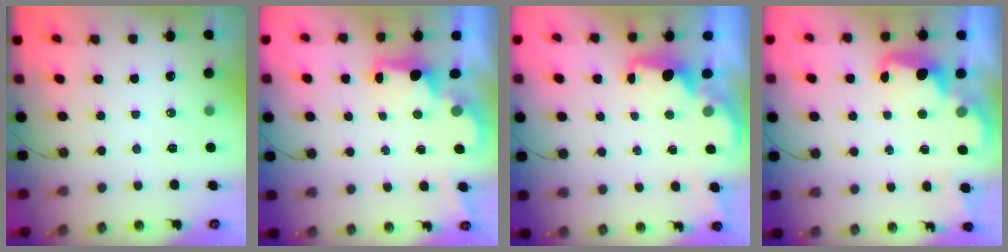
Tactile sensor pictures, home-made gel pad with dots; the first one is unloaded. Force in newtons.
{"total": 2.1, "press": 1.9, "slide": 0.8}
{"total": 2.0, "press": 1.8, "slide": 0.8}
{"total": 2.7, "press": 2.7, "slide": 0.7}